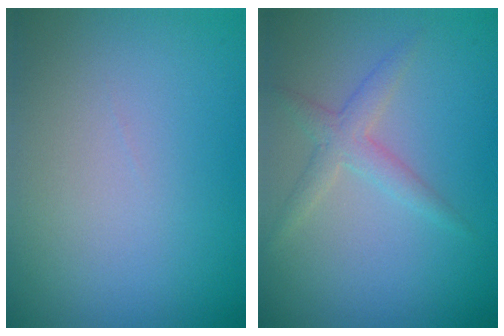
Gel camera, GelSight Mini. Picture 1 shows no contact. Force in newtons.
{"total": 2.2, "press": 2.2, "slide": 0.1}